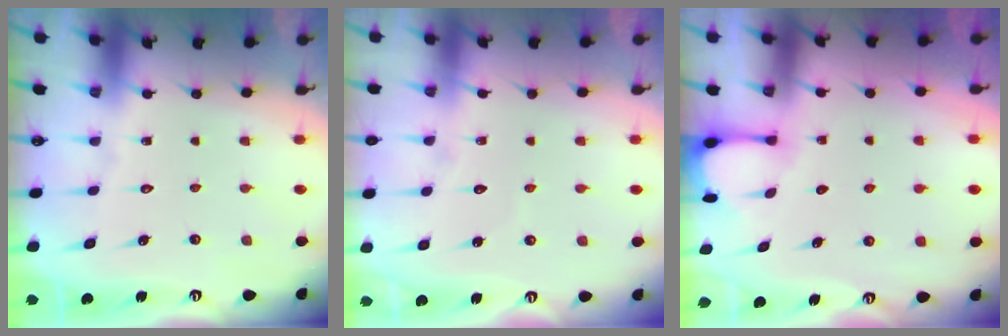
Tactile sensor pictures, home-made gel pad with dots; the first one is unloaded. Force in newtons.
{"total": 2.6, "press": 2.6, "slide": 0.2}
{"total": 2.3, "press": 2.3, "slide": 0.3}